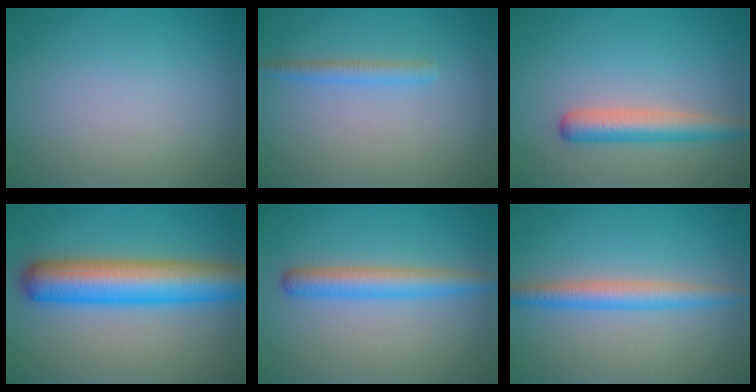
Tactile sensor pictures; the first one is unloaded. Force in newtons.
{"total": 1.6, "press": 1.6, "slide": 0.0}
{"total": 3.5, "press": 3.5, "slide": 0.1}
{"total": 8.7, "press": 8.7, "slide": 0.2}
{"total": 3.5, "press": 3.5, "slide": 0.1}
{"total": 3.1, "press": 3.1, "slide": 0.1}